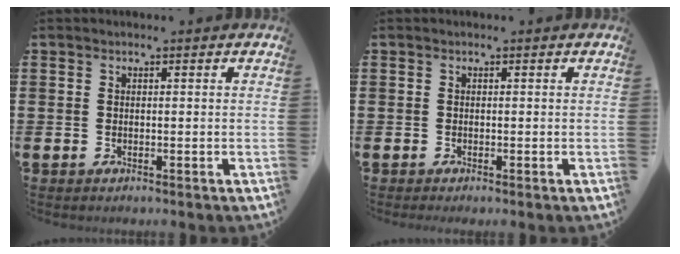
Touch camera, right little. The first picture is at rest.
{"total": 0.0}